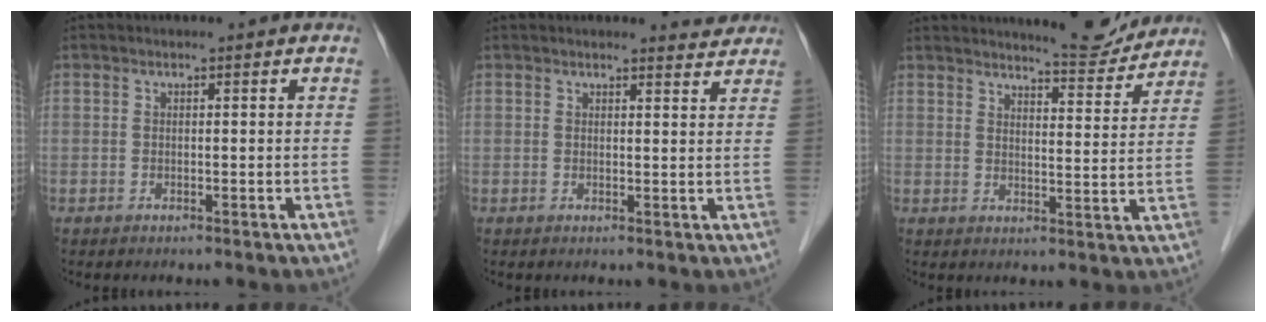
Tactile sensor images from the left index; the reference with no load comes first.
{"total": 2.7, "force": [2.6, 0.4, -0.1], "torque": [-0.003, -0.008, 0.024]}
{"total": 7.9, "force": [7.7, 0.9, 1.2], "torque": [-0.018, -0.012, 0.097]}